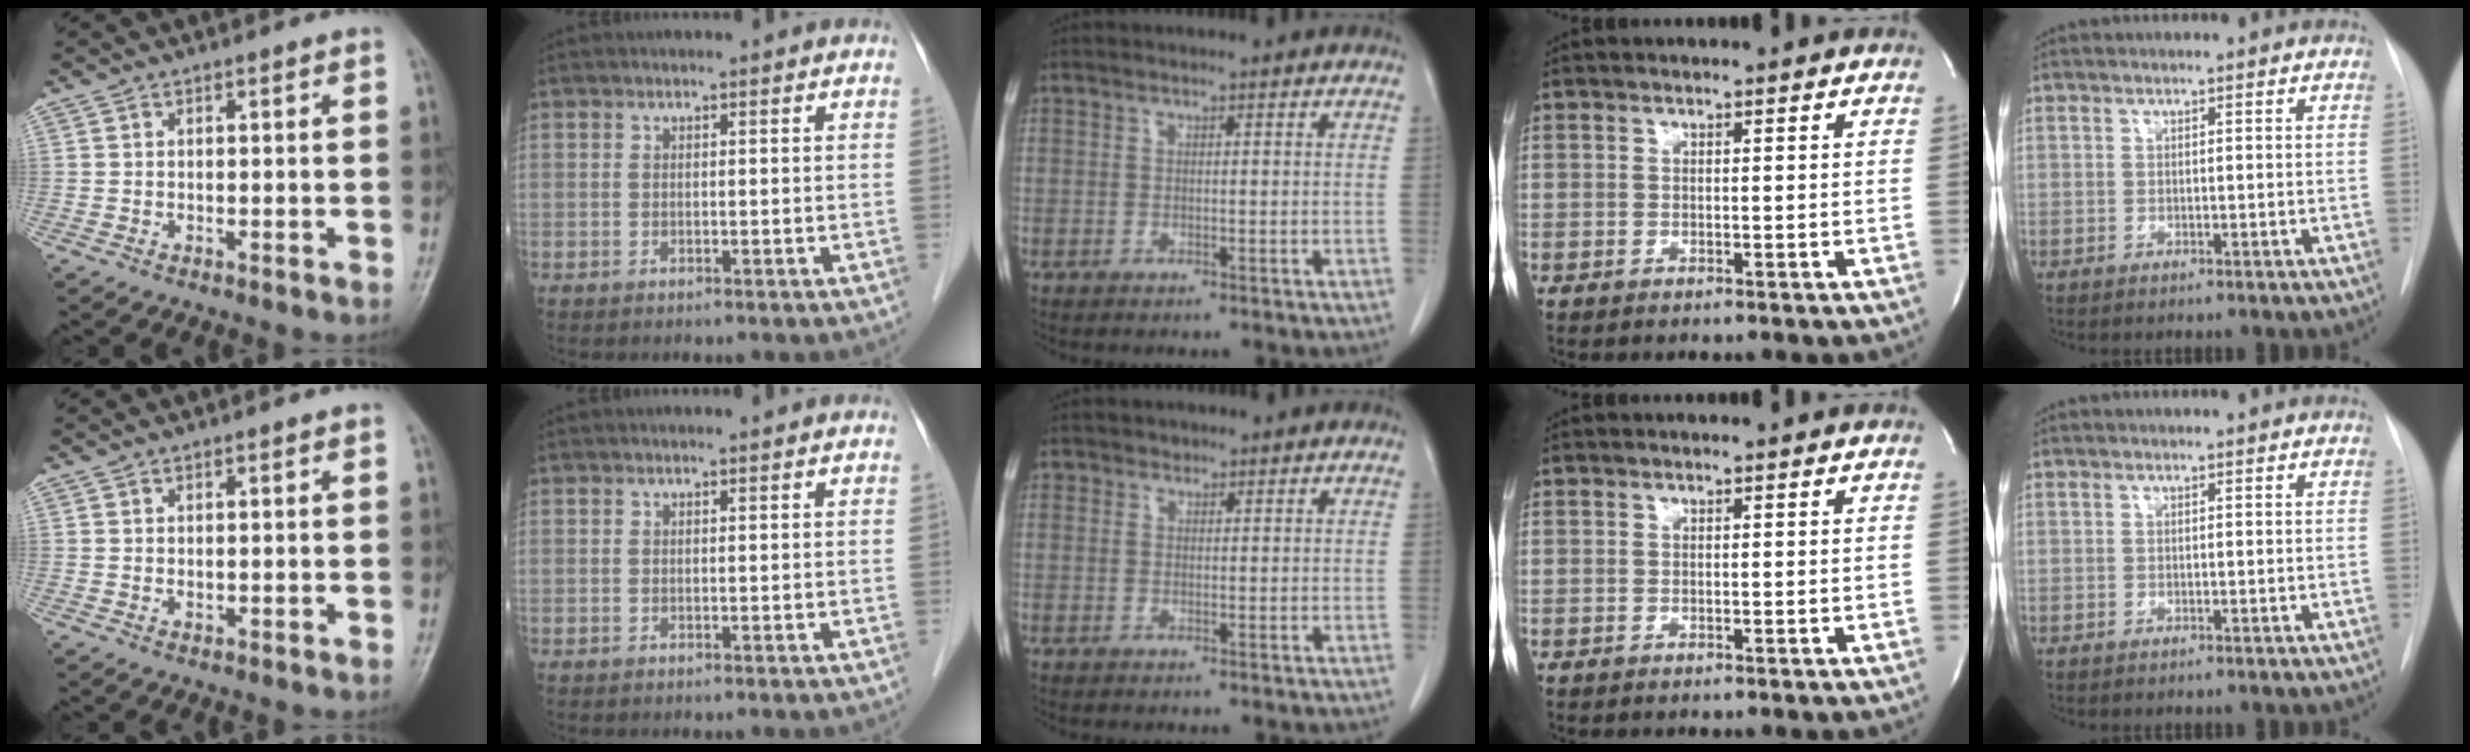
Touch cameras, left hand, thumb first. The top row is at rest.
{"thumb": {"total": 0.8, "force": [0.3, 0.5, 0.5], "torque": [-0.006, -0.003, 0.007]}, "middle": {"total": 1.1, "force": [0.7, 0.8, 0.0], "torque": [0.005, -0.003, 0.007]}}